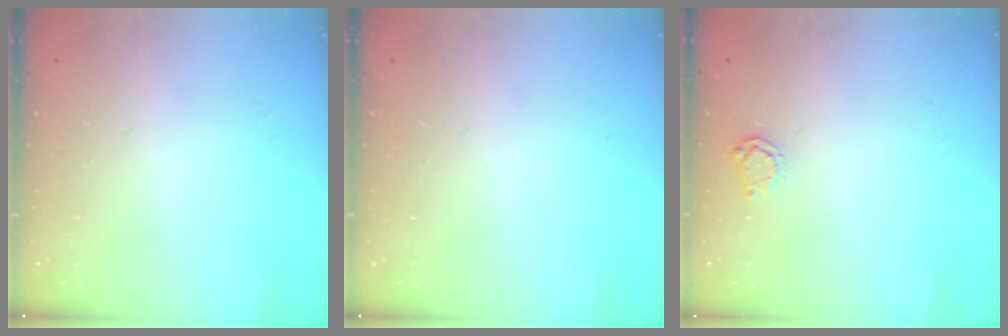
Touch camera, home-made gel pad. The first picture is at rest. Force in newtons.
{"total": 0.0}
{"total": 3.8, "press": 3.8, "slide": 0.5}